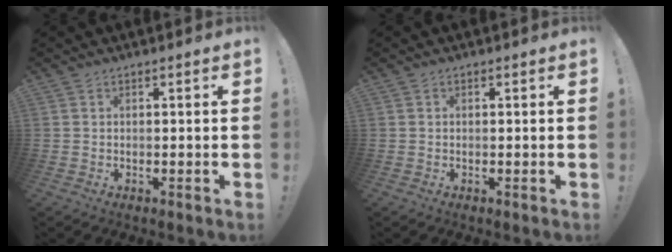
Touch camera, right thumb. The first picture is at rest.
{"total": 0.0}